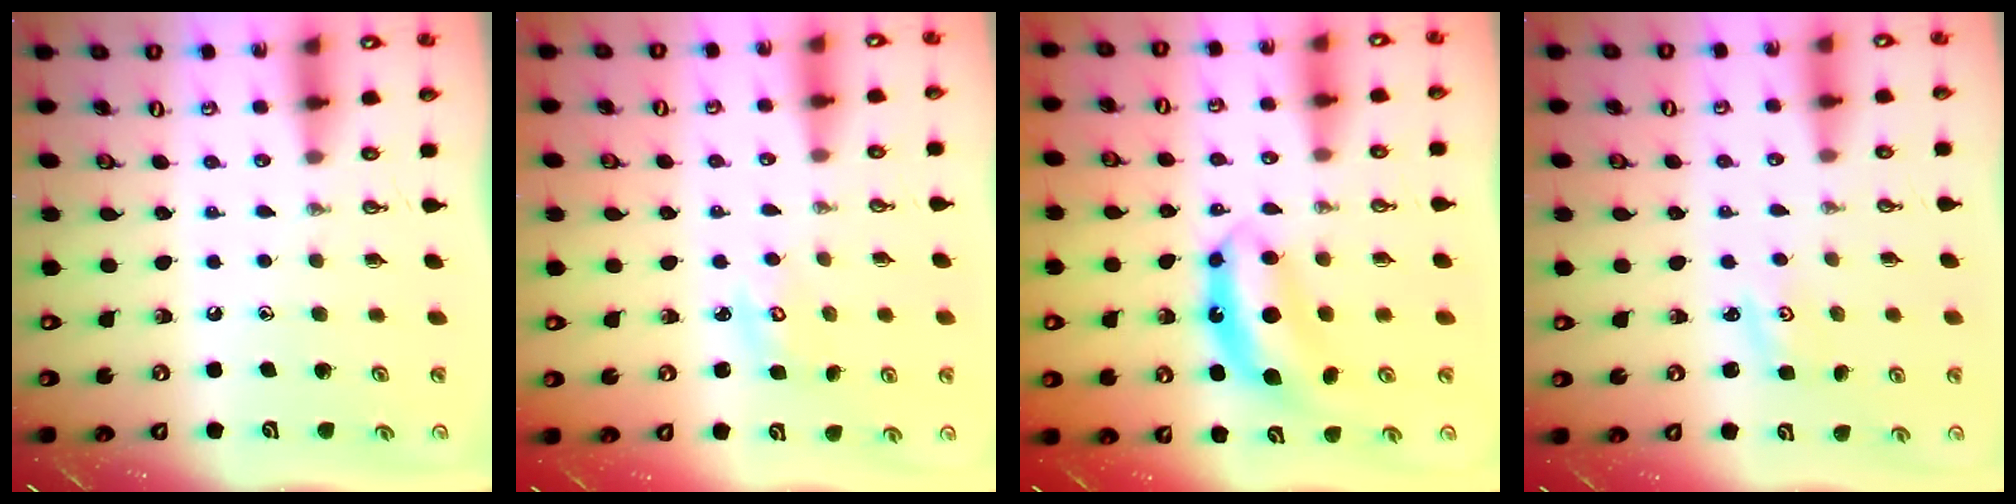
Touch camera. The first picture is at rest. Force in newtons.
{"total": 2.7, "press": 2.7, "slide": 0.3}
{"total": 7.0, "press": 7.0, "slide": 0.4}
{"total": 1.0, "press": 0.9, "slide": 0.2}